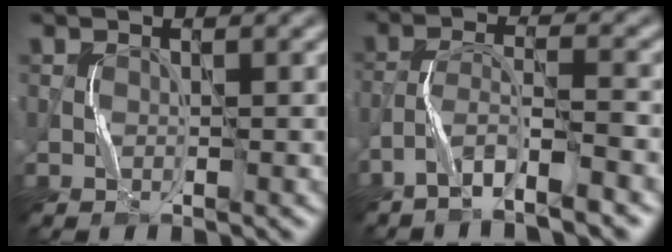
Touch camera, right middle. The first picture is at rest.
{"total": 4.7, "force": [-3.6, 0.3, 3.0], "torque": [-0.055, 0.003, -0.069]}